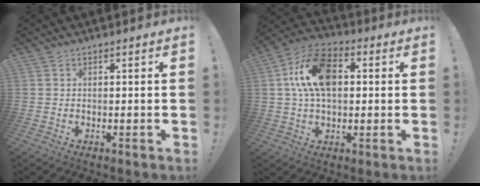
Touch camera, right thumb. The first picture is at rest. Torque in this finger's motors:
{"motor_torque": [0.27, 0.52, 0.96, 0.22, 0.11]}